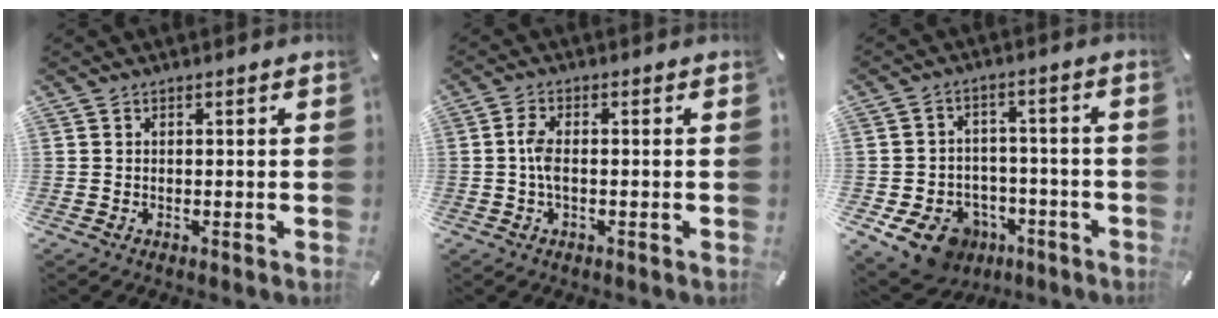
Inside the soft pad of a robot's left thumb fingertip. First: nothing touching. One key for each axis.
{"total": 3.9, "fx": -0.4, "fy": 1.5, "fz": 3.5, "tx": -0.080, "ty": -0.002, "tz": -0.012}
{"total": 11.1, "fx": -6.4, "fy": 8.0, "fz": 4.5, "tx": -0.083, "ty": 0.046, "tz": -0.108}